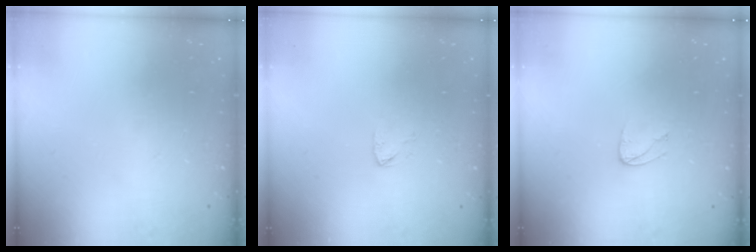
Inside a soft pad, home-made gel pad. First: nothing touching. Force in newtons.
{"total": 2.6, "press": 2.6, "slide": 0.1}
{"total": 3.5, "press": 3.5, "slide": 0.4}